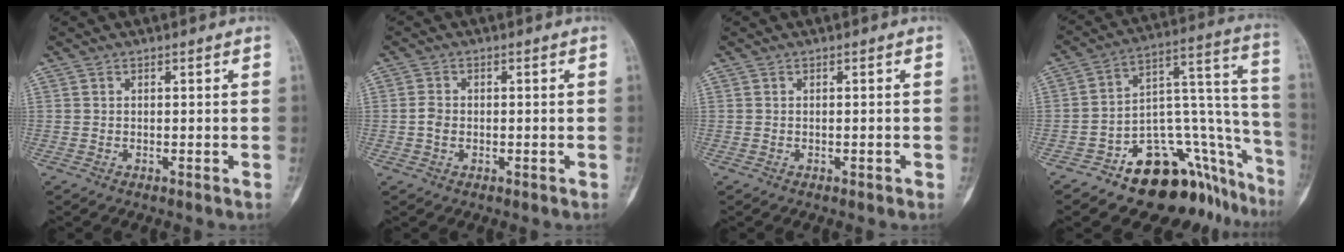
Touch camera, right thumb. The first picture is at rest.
{"total": 2.5, "force": [-0.5, 1.9, 1.5], "torque": [-0.022, 0.005, -0.014]}
{"total": 0.6, "force": [-0.2, 0.3, 0.4], "torque": [-0.007, 0.009, -0.002]}
{"total": 23.6, "force": [-14.6, 11.4, 14.7], "torque": [-0.080, 0.150, -0.204]}